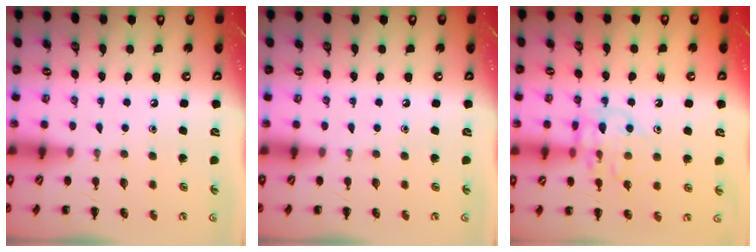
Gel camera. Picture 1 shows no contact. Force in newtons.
{"total": 0.0}
{"total": 12.0, "press": 12.0, "slide": 0.8}